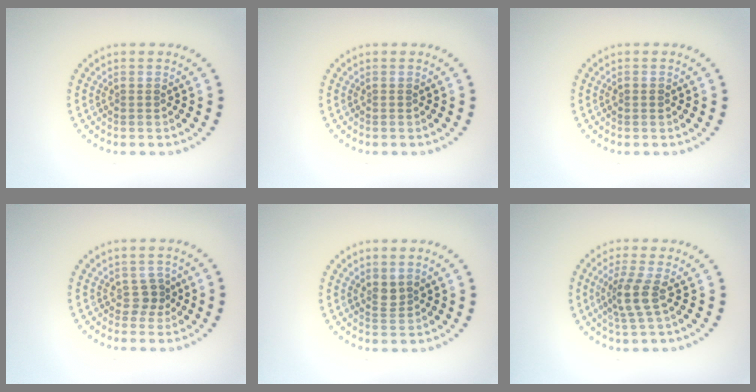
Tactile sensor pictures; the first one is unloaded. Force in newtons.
{"total": 0.0}
{"total": 0.8, "press": 0.7, "slide": 0.1}
{"total": 1.5, "press": 1.0, "slide": 1.1}
{"total": 1.5, "press": 1.1, "slide": 1.0}
{"total": 2.7, "press": 2.0, "slide": 1.8}